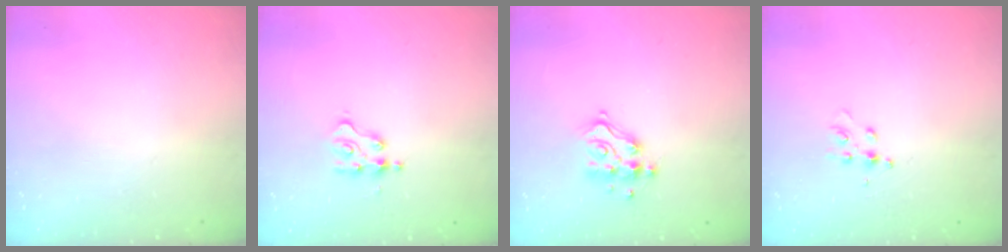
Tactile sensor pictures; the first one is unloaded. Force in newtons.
{"total": 3.8, "press": 3.7, "slide": 0.6}
{"total": 10.0, "press": 9.9, "slide": 0.8}
{"total": 5.0, "press": 4.9, "slide": 0.6}